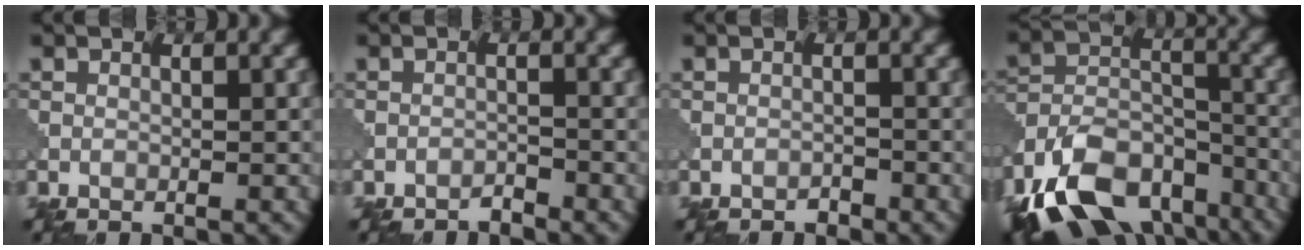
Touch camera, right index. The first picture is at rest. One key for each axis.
{"total": 1.0, "fx": -1.0, "fy": 0.1, "fz": 0.3, "tx": 0.000, "ty": 0.004, "tz": -0.020}
{"total": 0.8, "fx": -0.7, "fy": 0.3, "fz": 0.2, "tx": -0.002, "ty": 0.000, "tz": -0.013}
{"total": 14.2, "fx": -10.0, "fy": 7.4, "fz": 6.9, "tx": -0.126, "ty": 0.000, "tz": -0.163}